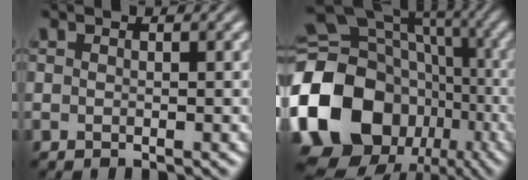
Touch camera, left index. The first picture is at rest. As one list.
[{"total": 19.8, "force": [-5.1, 16.2, 10.0], "torque": [-0.225, 0.001, -0.093]}]